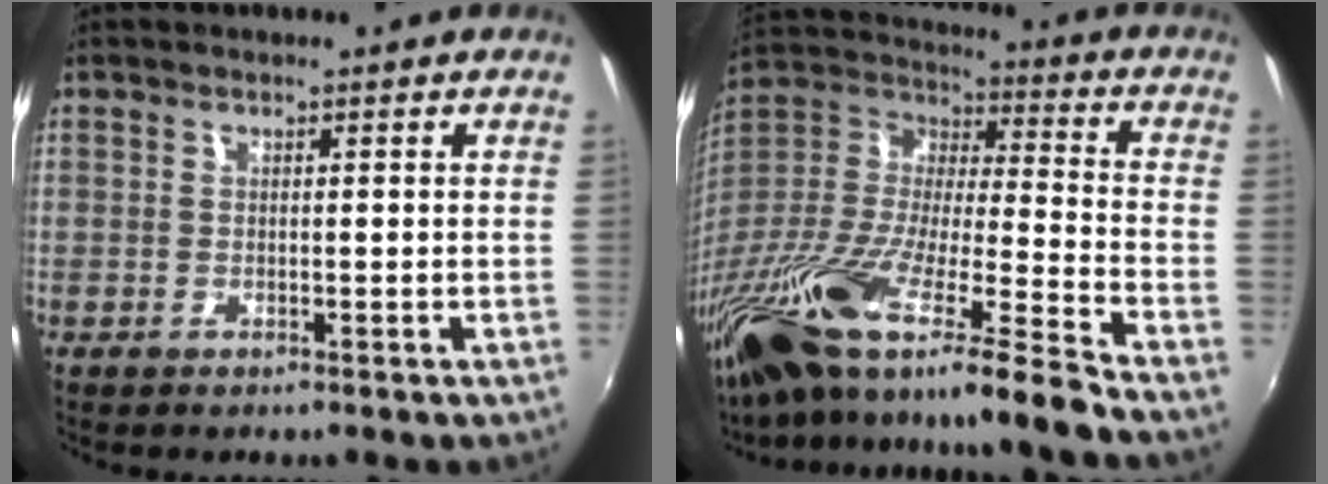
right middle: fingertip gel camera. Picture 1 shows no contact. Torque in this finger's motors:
{"motor_torque": [1.13, -1.00, 0.57, 0.21]}